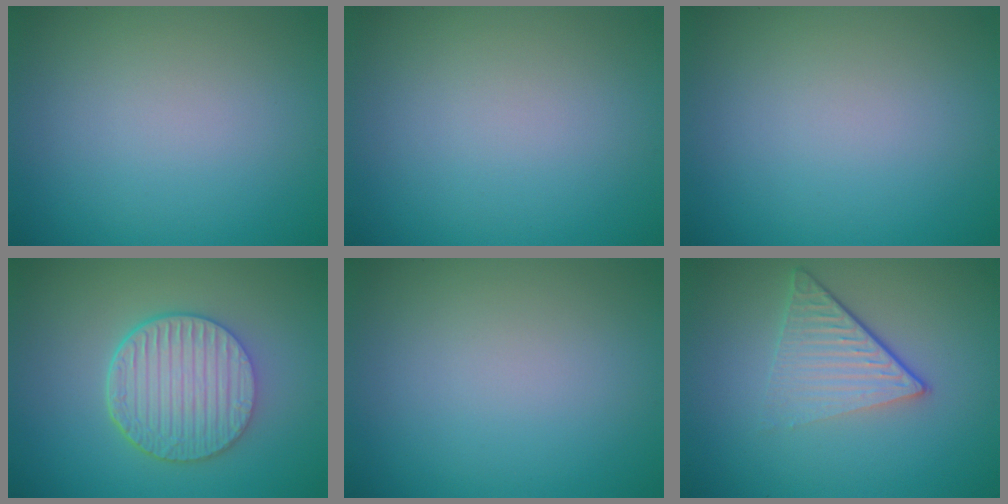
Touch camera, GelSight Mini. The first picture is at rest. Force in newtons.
{"total": 0.0}
{"total": 0.0}
{"total": 6.3, "press": 4.7, "slide": 4.1}
{"total": 0.0}
{"total": 4.7, "press": 3.0, "slide": 3.6}